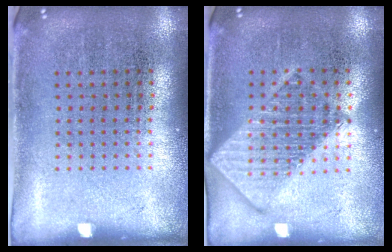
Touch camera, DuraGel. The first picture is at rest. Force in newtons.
{"total": 2.4, "press": 2.4, "slide": 0.3}